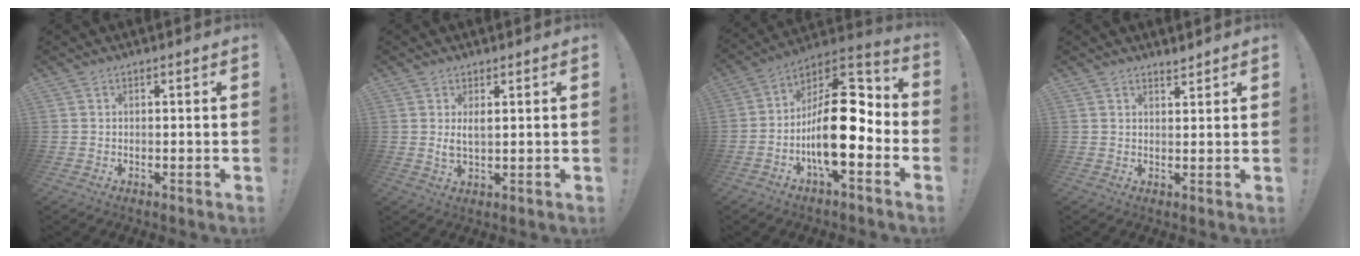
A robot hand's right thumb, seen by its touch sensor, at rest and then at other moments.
{"total": 3.1, "force": [1.2, 1.1, 2.7], "torque": [-0.040, -0.010, 0.017]}
{"total": 20.8, "force": [-3.6, 9.2, 18.3], "torque": [-0.304, 0.018, -0.053]}
{"total": 2.0, "force": [1.9, 0.3, 0.4], "torque": [-0.002, -0.014, 0.034]}